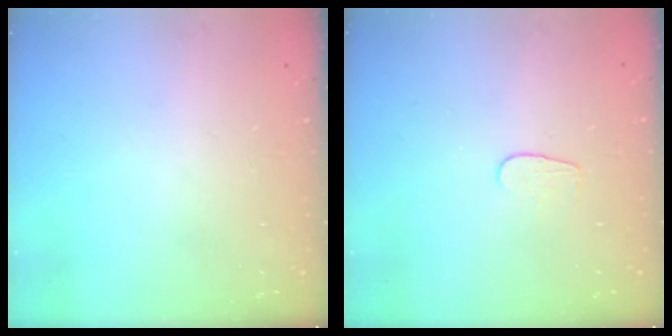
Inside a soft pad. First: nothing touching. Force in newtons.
{"total": 4.3, "press": 4.3, "slide": 0.5}